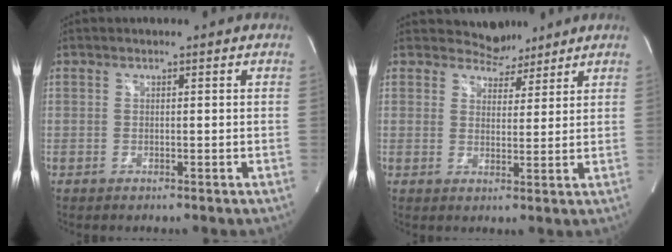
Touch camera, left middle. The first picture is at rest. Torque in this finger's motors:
{"motor_torque": [-0.15, -0.17, -0.07, -0.01]}